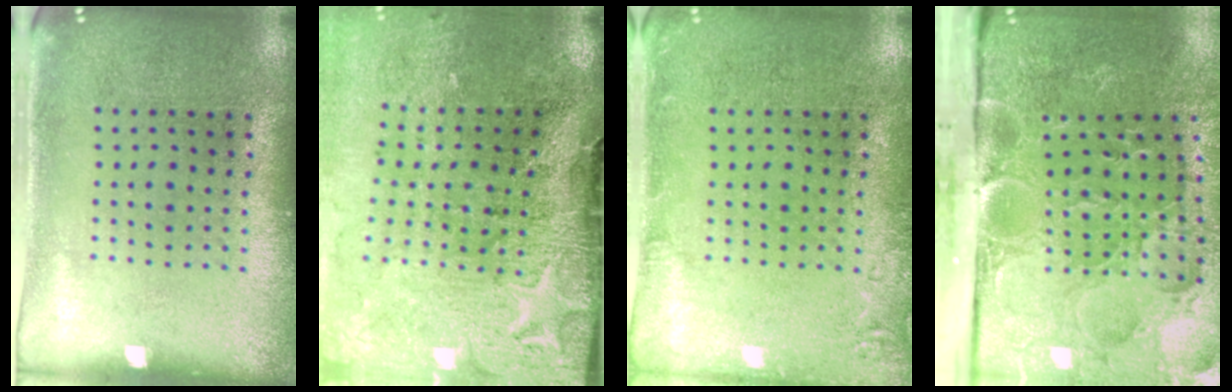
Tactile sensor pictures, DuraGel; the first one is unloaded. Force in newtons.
{"total": 4.8, "press": 3.8, "slide": 2.9}
{"total": 1.8, "press": 1.7, "slide": 0.4}
{"total": 5.3, "press": 4.1, "slide": 3.4}